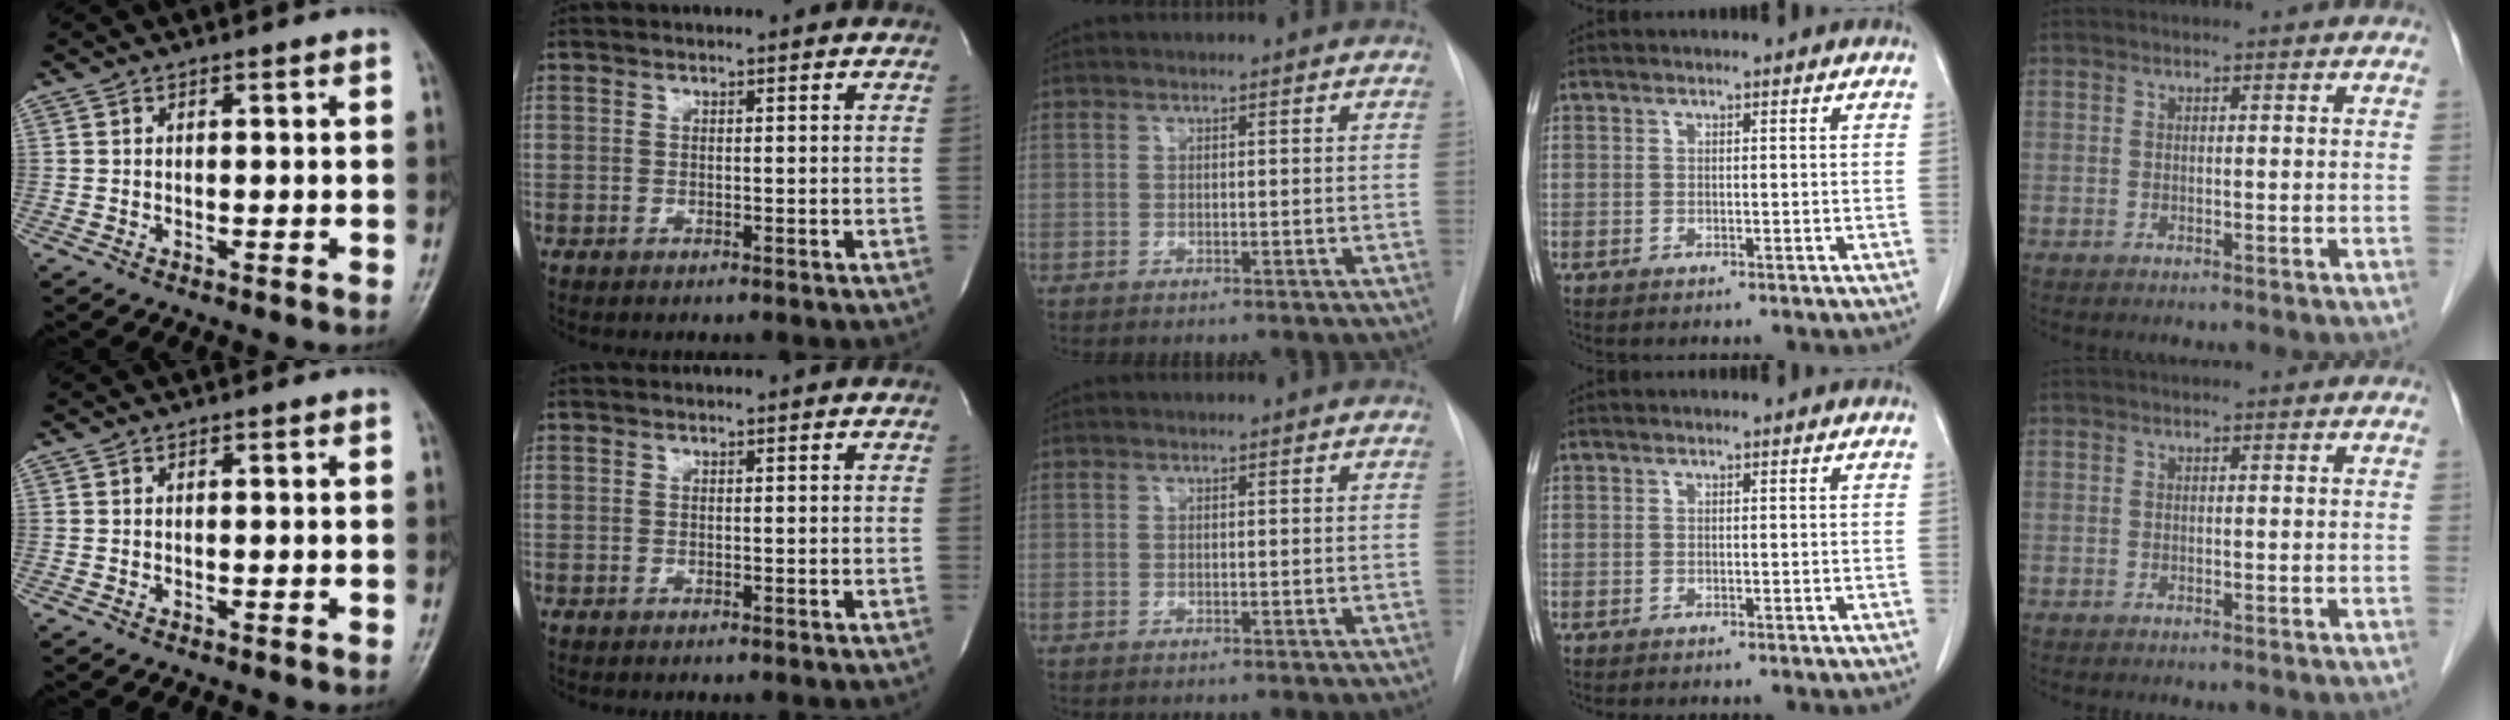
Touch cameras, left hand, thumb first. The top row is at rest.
{}